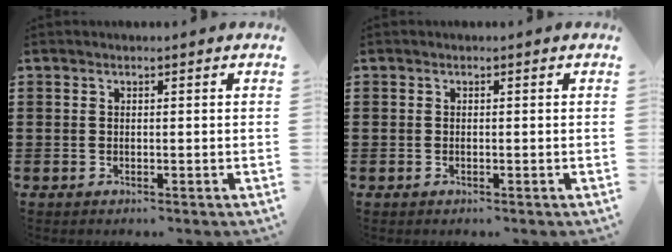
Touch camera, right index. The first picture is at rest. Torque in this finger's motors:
{"motor_torque": [2.14, 0.00, -0.02, 0.00]}